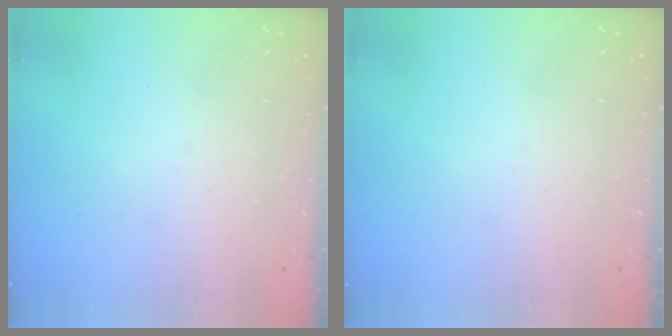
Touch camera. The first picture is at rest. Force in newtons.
{"total": 0.0}